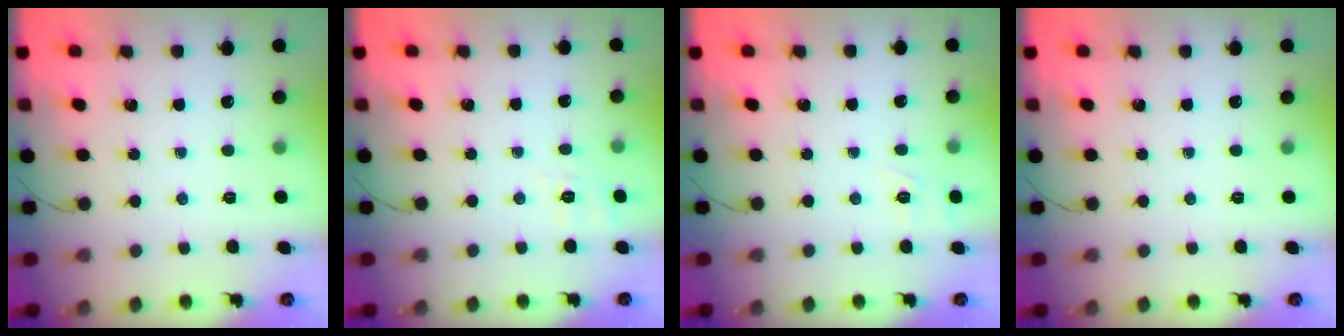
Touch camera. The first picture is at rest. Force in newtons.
{"total": 2.6, "press": 1.5, "slide": 2.1}
{"total": 1.6, "press": 0.4, "slide": 1.5}
{"total": 0.0}